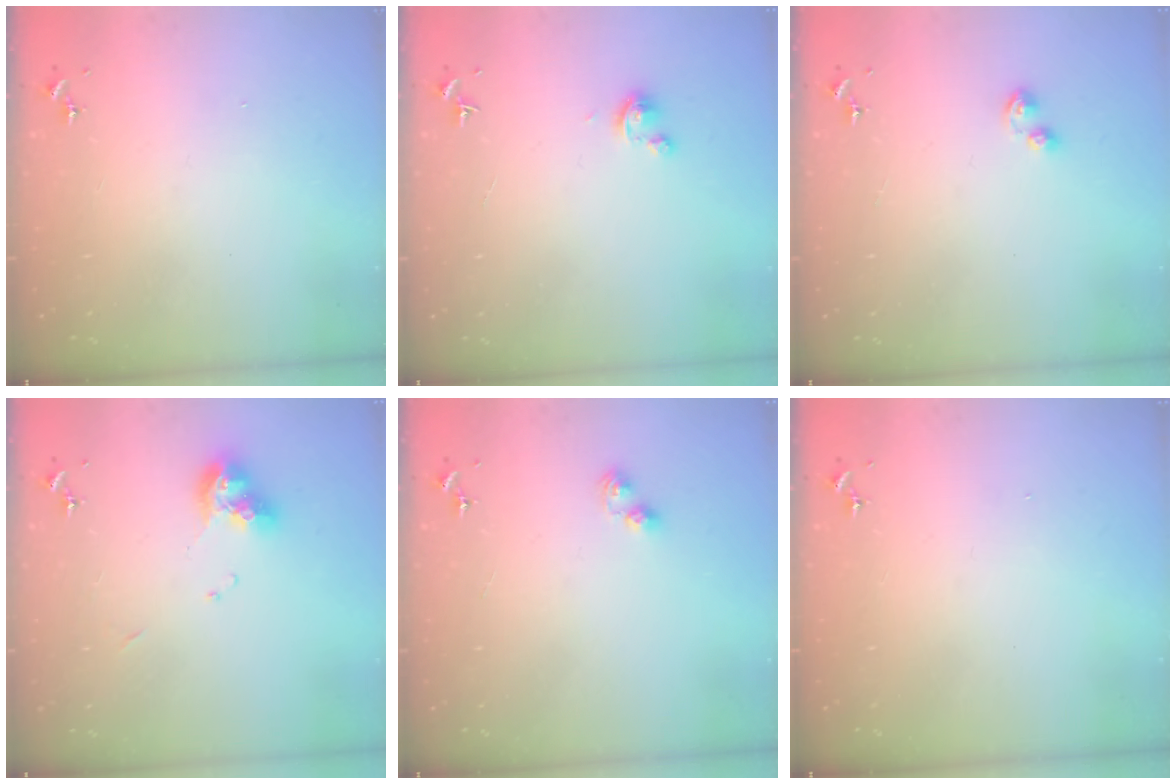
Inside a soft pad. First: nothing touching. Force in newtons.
{"total": 2.8, "press": 2.8, "slide": 0.3}
{"total": 4.4, "press": 4.3, "slide": 0.5}
{"total": 10.9, "press": 10.9, "slide": 1.1}
{"total": 3.3, "press": 3.3, "slide": 0.4}
{"total": 0.0}